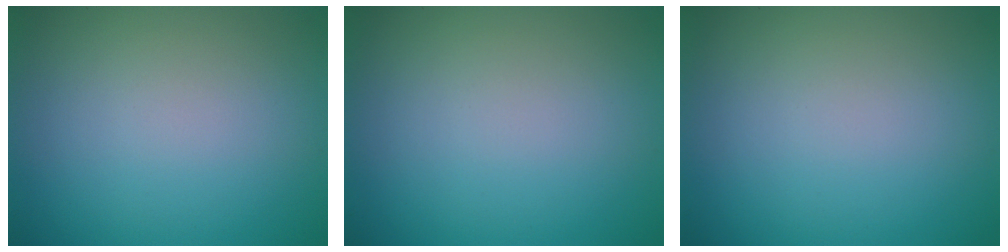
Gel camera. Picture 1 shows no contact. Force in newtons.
{"total": 0.0}
{"total": 0.0}